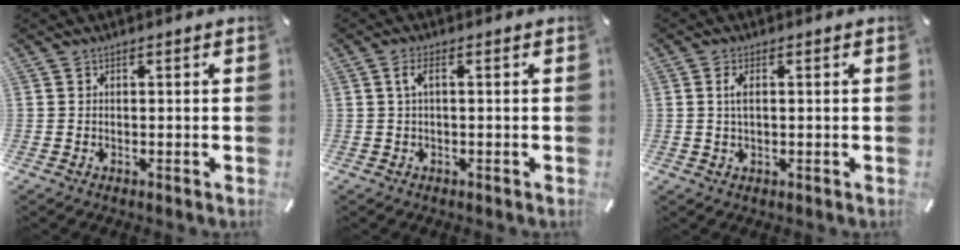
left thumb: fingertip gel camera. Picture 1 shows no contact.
{"total": 3.0, "force": [0.3, 0.6, 2.9], "torque": [-0.055, 0.003, 0.004]}
{"total": 2.8, "force": [0.5, 1.0, 2.6], "torque": [-0.062, 0.000, 0.004]}